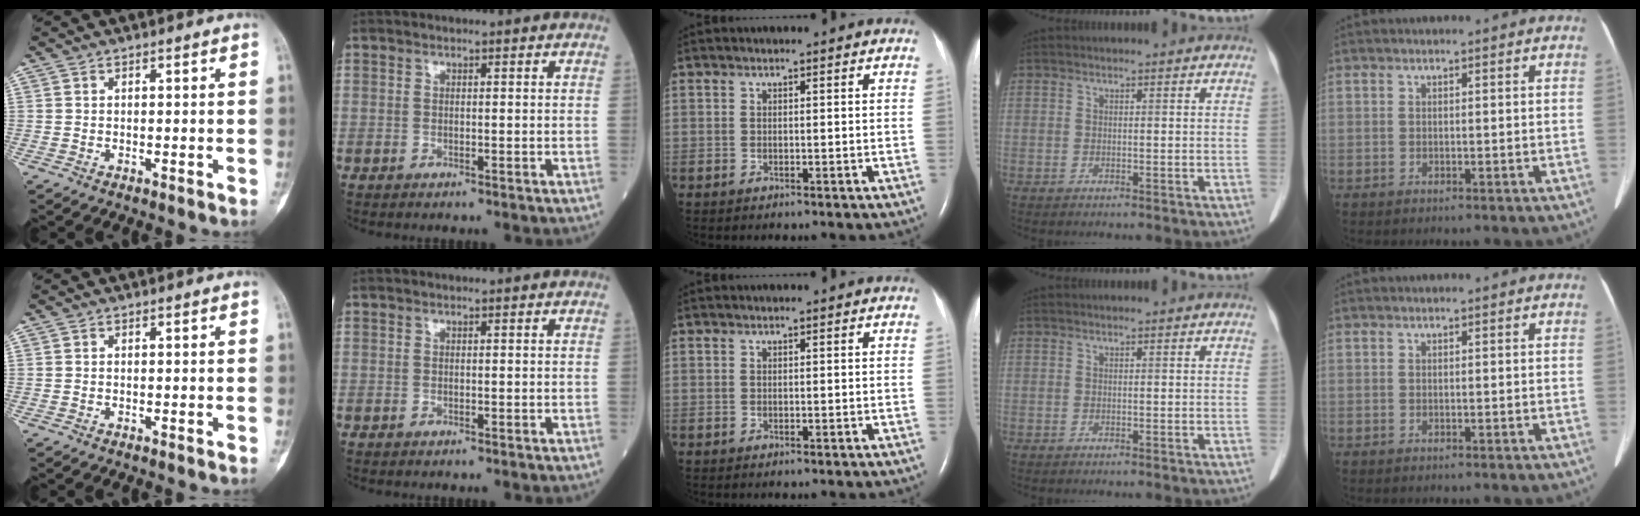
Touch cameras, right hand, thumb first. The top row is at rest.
{}